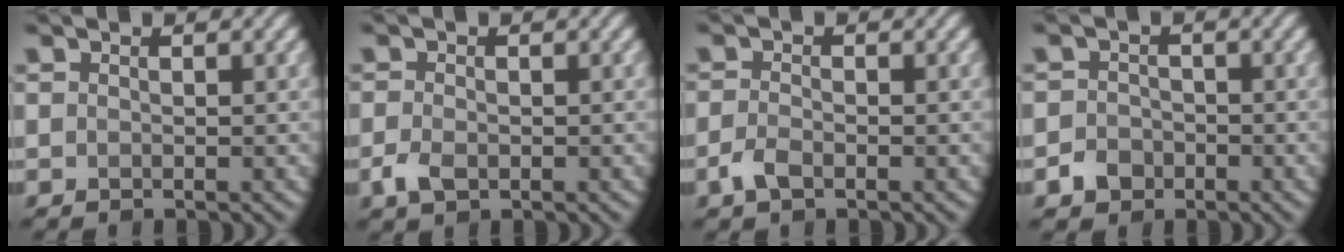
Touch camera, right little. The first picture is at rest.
{"total": 2.2, "force": [-1.0, 1.4, 1.4], "torque": [-0.034, 0.001, -0.019]}
{"total": 2.0, "force": [-1.3, 0.8, 1.2], "torque": [-0.029, 0.003, -0.027]}
{"total": 2.2, "force": [-1.4, 1.6, 0.5], "torque": [0.000, 0.005, -0.027]}